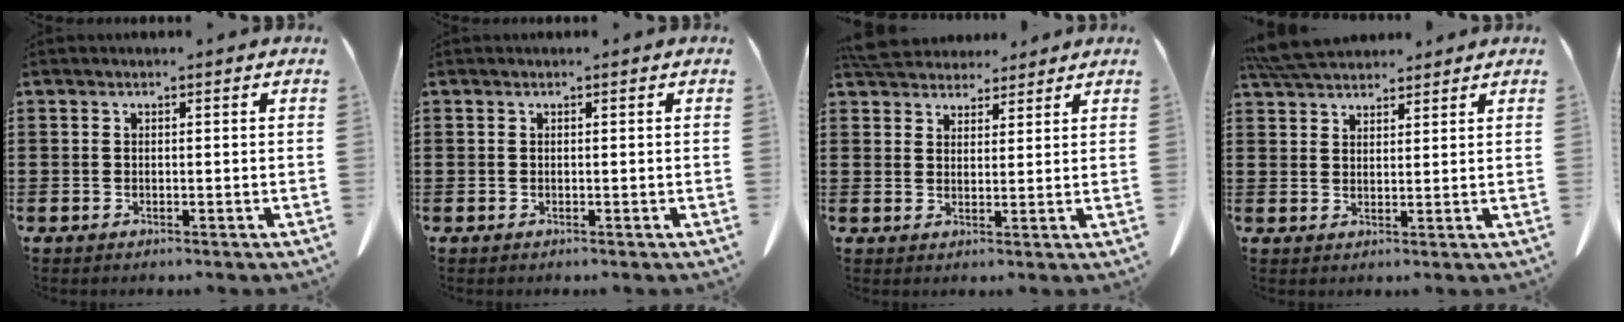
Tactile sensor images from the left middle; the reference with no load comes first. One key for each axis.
{"total": 0.0}
{"total": 4.8, "fx": 4.5, "fy": 1.3, "fz": 0.6, "tx": -0.028, "ty": -0.008, "tz": 0.089}
{"total": 5.5, "fx": 5.1, "fy": 1.1, "fz": 1.6, "tx": -0.045, "ty": -0.008, "tz": 0.100}